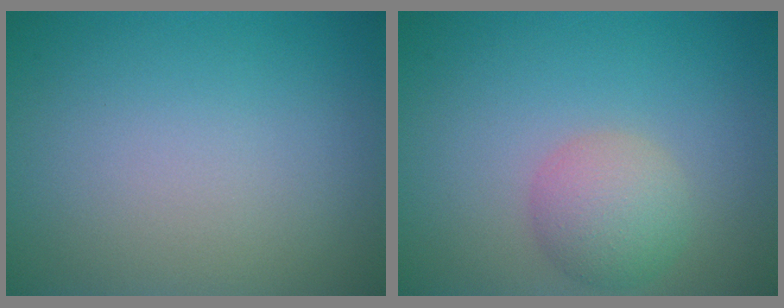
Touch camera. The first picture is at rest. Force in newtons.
{"total": 3.4, "press": 3.4, "slide": 0.2}